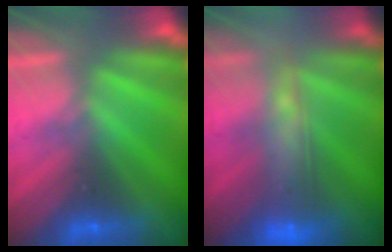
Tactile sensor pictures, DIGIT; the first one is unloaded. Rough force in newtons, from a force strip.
{"total": 8.0}